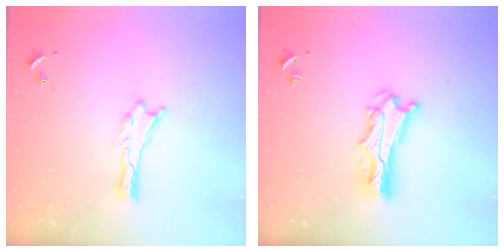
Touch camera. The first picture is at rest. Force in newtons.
{"total": 6.8, "press": 6.8, "slide": 0.6}